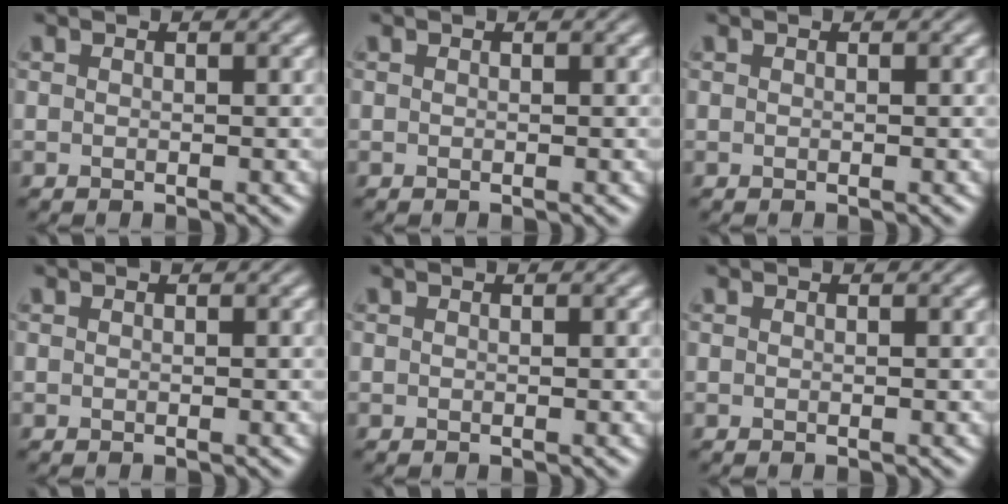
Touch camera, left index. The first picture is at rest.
{"total": 0.0}
{"total": 0.0}
{"total": 0.0}
{"total": 0.0}
{"total": 0.0}